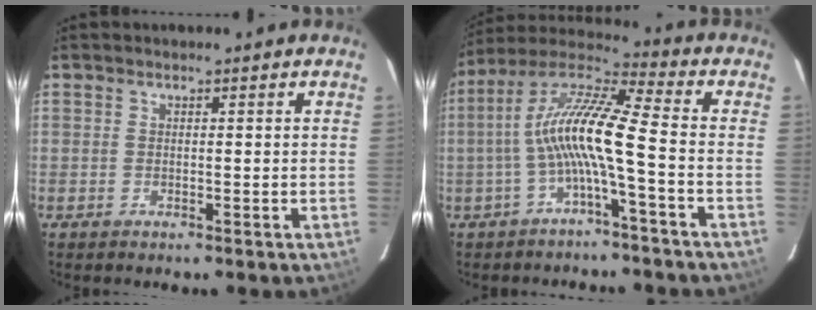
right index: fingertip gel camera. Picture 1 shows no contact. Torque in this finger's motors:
{"motor_torque": [1.87, -0.27, 0.99, 0.21]}